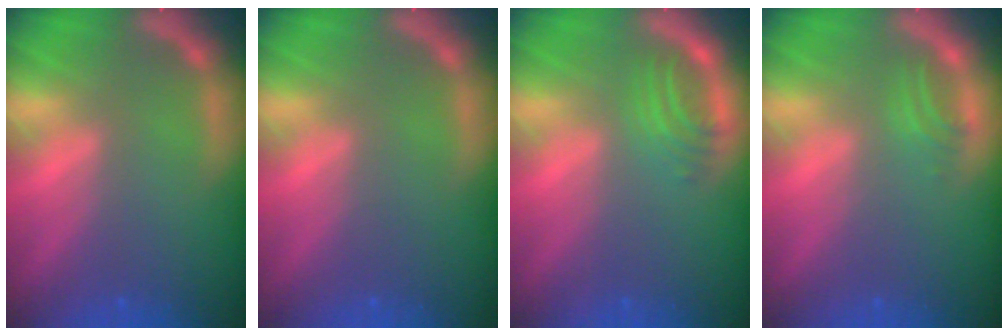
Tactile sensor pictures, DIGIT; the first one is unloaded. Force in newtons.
{"total": 0.0}
{"total": 2.9}
{"total": 1.5}